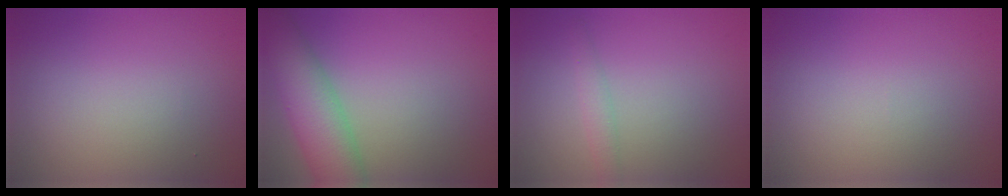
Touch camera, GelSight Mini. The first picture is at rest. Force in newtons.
{"total": 7.3, "press": 7.3, "slide": 0.3}
{"total": 1.4, "press": 1.4, "slide": 0.0}
{"total": 0.0}